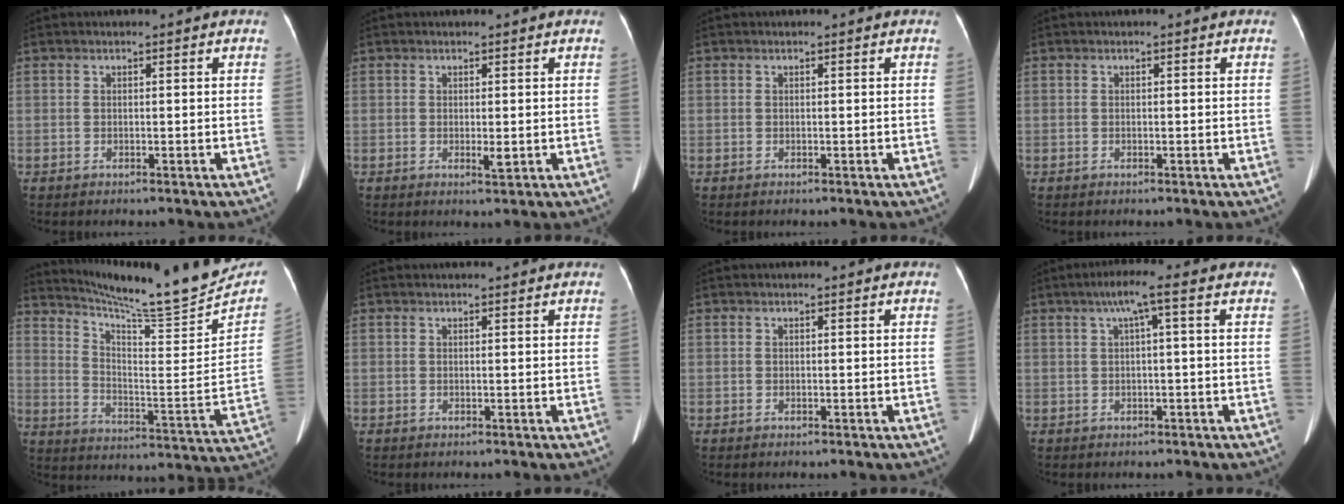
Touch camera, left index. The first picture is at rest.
{"total": 1.5, "force": [0.4, 0.5, 1.4], "torque": [-0.023, -0.003, 0.008]}
{"total": 0.0}
{"total": 0.0}
{"total": 20.4, "force": [19.0, -0.2, 7.4], "torque": [-0.125, -0.082, 0.272]}
{"total": 2.2, "force": [2.1, 0.0, 0.5], "torque": [-0.008, 0.015, 0.028]}
{"total": 0.0}
{"total": 3.7, "force": [1.5, -0.4, 3.4], "torque": [-0.066, 0.016, 0.026]}